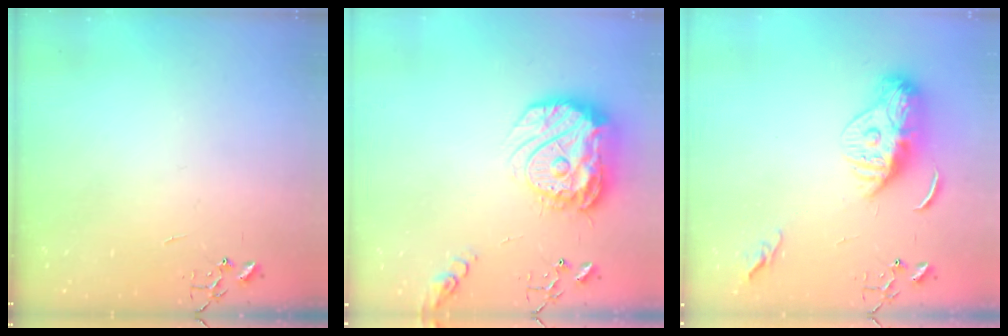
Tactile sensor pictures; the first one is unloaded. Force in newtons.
{"total": 18.2, "press": 18.1, "slide": 1.7}
{"total": 11.6, "press": 11.6, "slide": 0.9}